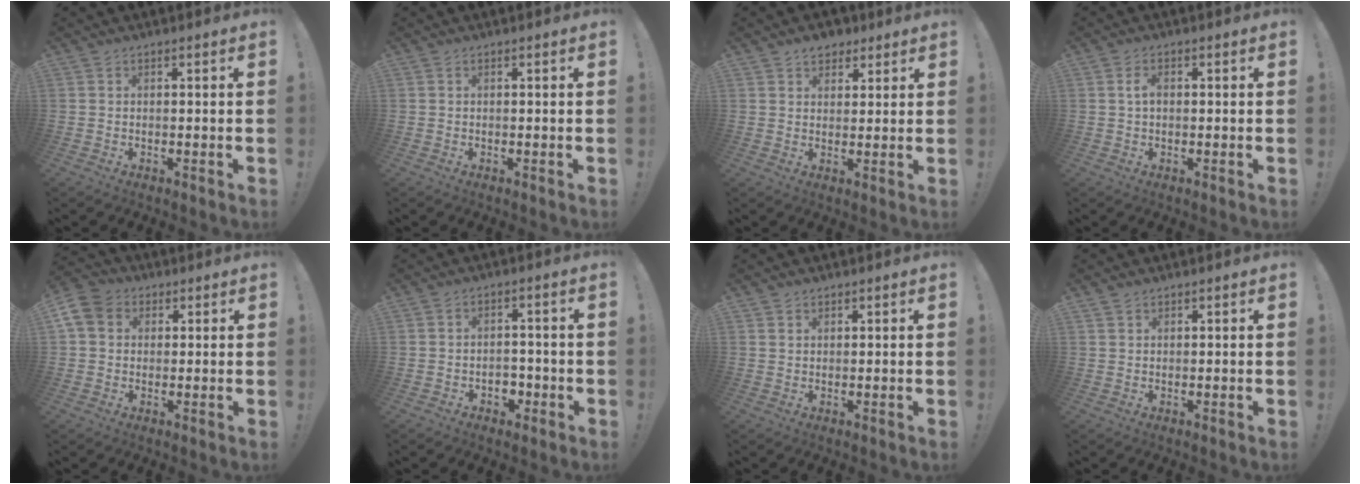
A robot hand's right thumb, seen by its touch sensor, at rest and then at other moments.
{"total": 0.0}
{"total": 5.2, "force": [3.5, 3.7, 1.2], "torque": [-0.002, -0.018, 0.062]}
{"total": 2.6, "force": [0.2, 1.6, 2.0], "torque": [-0.036, 0.007, 0.001]}
{"total": 7.9, "force": [2.0, 6.5, 4.0], "torque": [-0.075, 0.002, 0.042]}
{"total": 3.9, "force": [-1.4, 3.3, 1.6], "torque": [-0.020, -0.002, -0.025]}
{"total": 1.3, "force": [1.0, 0.8, 0.2], "torque": [0.000, -0.003, 0.018]}
{"total": 1.3, "force": [1.0, 0.7, 0.2], "torque": [0.000, -0.004, 0.019]}